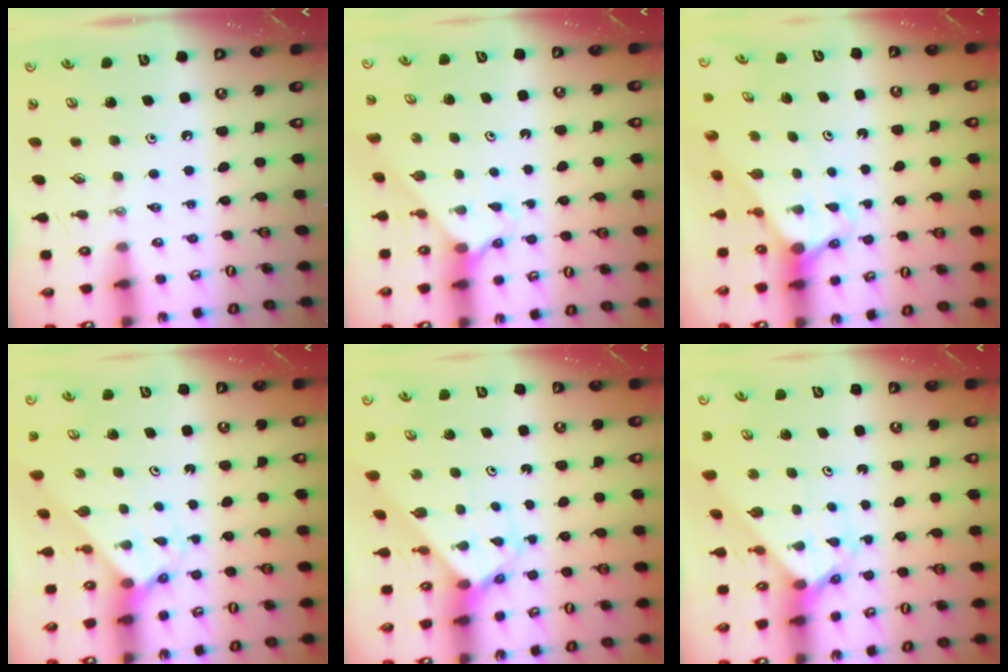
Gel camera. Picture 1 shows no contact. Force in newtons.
{"total": 3.4, "press": 3.4, "slide": 0.3}
{"total": 2.7, "press": 2.7, "slide": 0.0}
{"total": 2.1, "press": 2.1, "slide": 0.2}
{"total": 2.7, "press": 2.7, "slide": 0.2}
{"total": 2.4, "press": 2.4, "slide": 0.2}